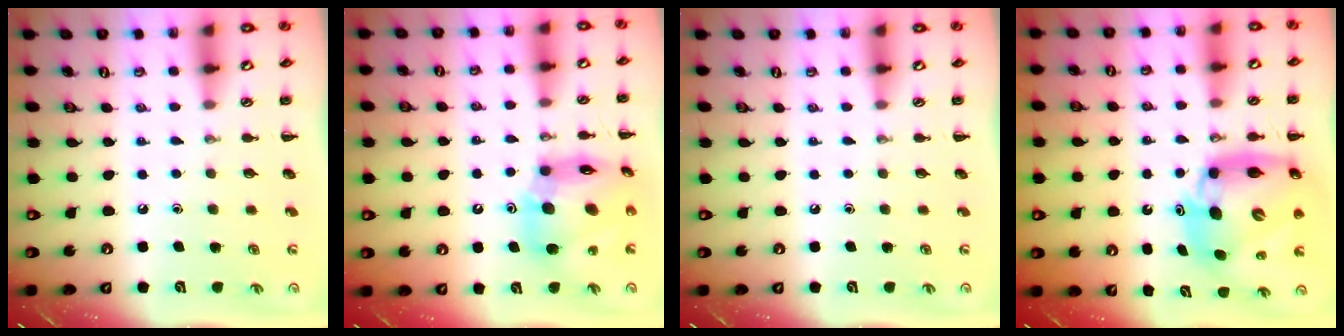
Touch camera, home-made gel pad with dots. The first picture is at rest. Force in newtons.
{"total": 14.9, "press": 14.3, "slide": 4.2}
{"total": 0.0}
{"total": 14.0, "press": 13.4, "slide": 4.1}